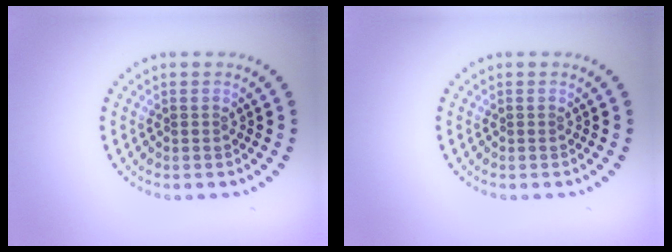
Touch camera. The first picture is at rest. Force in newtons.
{"total": 0.0}